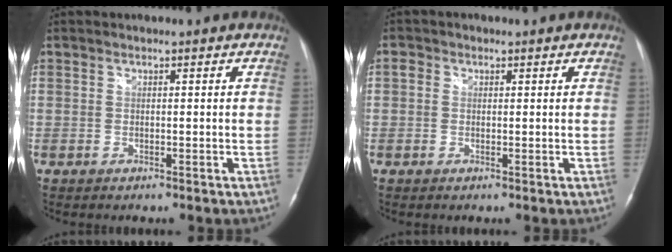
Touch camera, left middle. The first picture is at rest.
{"total": 1.4, "force": [0.4, 1.2, 0.5], "torque": [-0.011, 0.008, 0.005]}